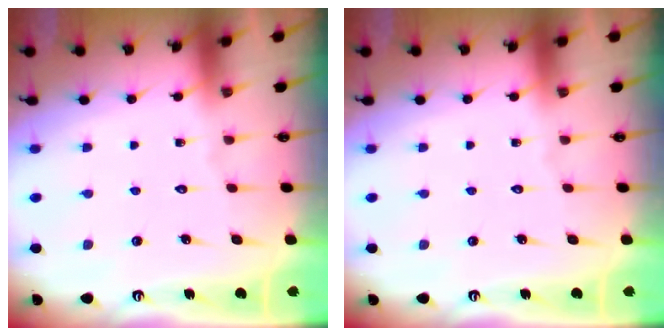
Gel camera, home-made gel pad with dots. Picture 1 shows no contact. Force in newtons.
{"total": 0.0}